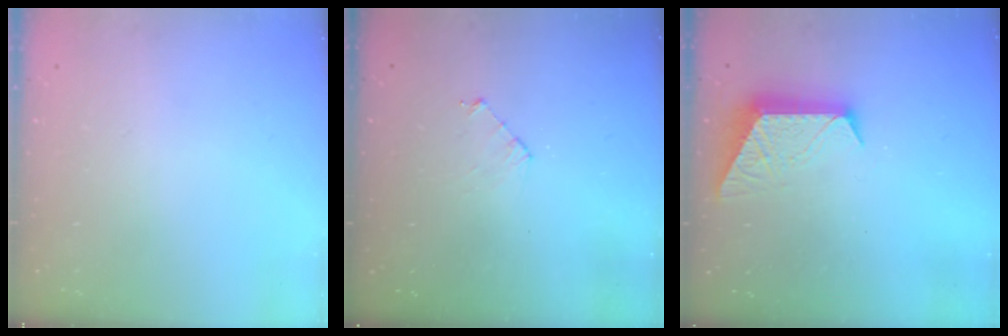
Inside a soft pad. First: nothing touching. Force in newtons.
{"total": 4.1, "press": 4.1, "slide": 0.3}
{"total": 11.0, "press": 11.0, "slide": 0.8}